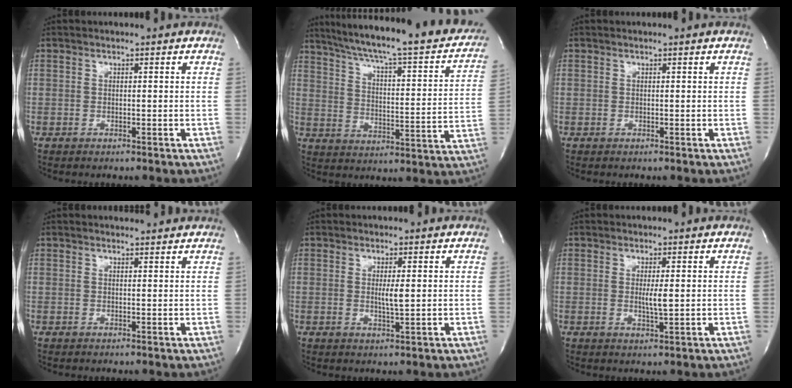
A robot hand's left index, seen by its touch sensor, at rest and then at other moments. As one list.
[{"total": 28.3, "force": [23.1, 4.1, 15.8], "torque": [-0.238, -0.029, 0.294]}, {"total": 0.0}, {"total": 2.7, "force": [2.7, 0.2, 0.3], "torque": [-0.013, 0.002, 0.028]}, {"total": 2.2, "force": [0.1, 0.1, 2.2], "torque": [-0.043, -0.008, 0.002]}, {"total": 2.3, "force": [0.0, 0.1, 2.3], "torque": [-0.045, -0.009, 0.001]}]